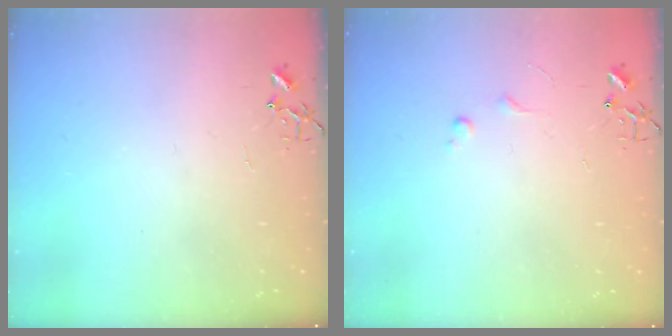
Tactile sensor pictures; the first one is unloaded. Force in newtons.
{"total": 3.6, "press": 3.6, "slide": 0.5}